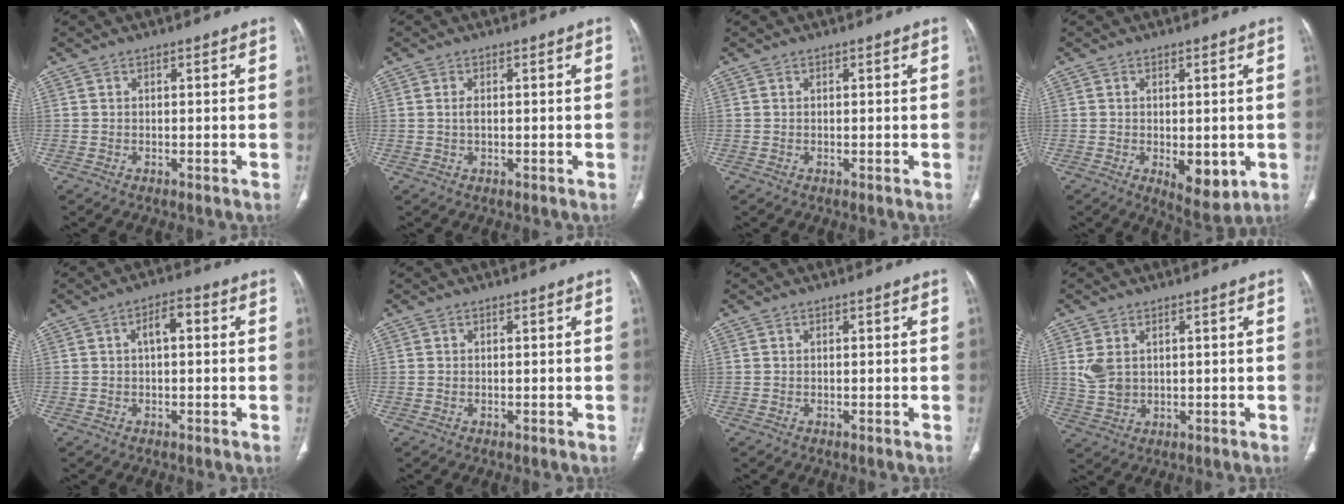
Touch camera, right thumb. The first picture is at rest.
{"total": 1.4, "force": [0.2, 0.7, 1.2], "torque": [-0.028, -0.001, 0.006]}
{"total": 0.0}
{"total": 7.1, "force": [-1.6, 3.4, 6.0], "torque": [-0.073, -0.014, -0.012]}
{"total": 4.1, "force": [0.6, 2.0, 3.6], "torque": [-0.056, 0.015, 0.004]}
{"total": 0.0}
{"total": 0.0}
{"total": 5.3, "force": [1.6, 3.7, 3.5], "torque": [-0.074, -0.005, 0.045]}